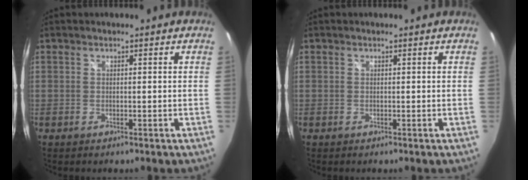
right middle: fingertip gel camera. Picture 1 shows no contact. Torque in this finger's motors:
{"motor_torque": [0.00, 0.00, 0.00, 0.01]}